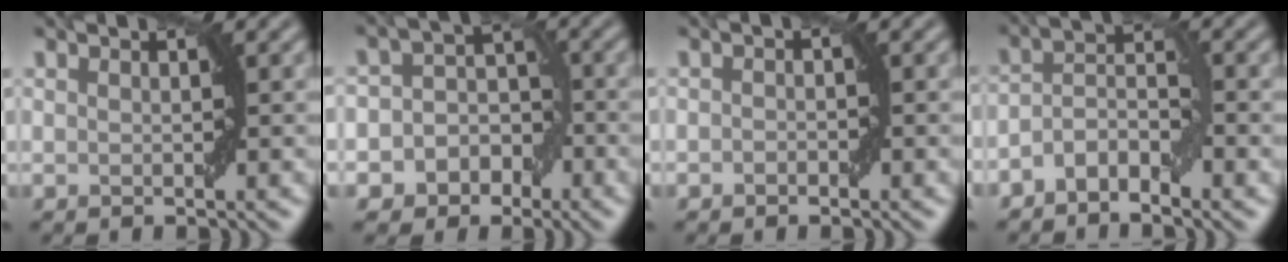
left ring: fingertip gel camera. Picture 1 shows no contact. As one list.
[{"total": 6.2, "force": [-2.6, 5.4, 1.6], "torque": [-0.001, 0.021, -0.061]}, {"total": 0.7, "force": [-0.4, 0.5, 0.4], "torque": [-0.006, 0.002, -0.007]}, {"total": 3.6, "force": [-2.0, 1.6, 2.5], "torque": [-0.044, 0.015, -0.039]}]